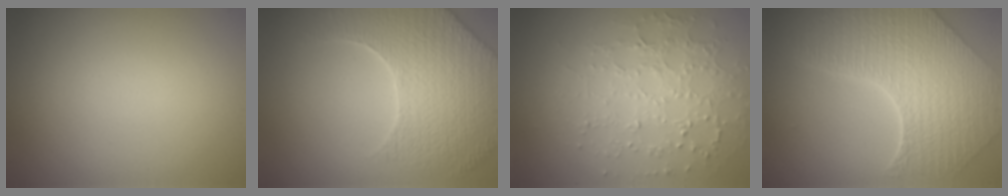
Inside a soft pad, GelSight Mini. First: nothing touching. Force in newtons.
{"total": 6.5, "press": 5.3, "slide": 3.7}
{"total": 4.1, "press": 3.4, "slide": 2.3}
{"total": 8.5, "press": 6.3, "slide": 5.7}